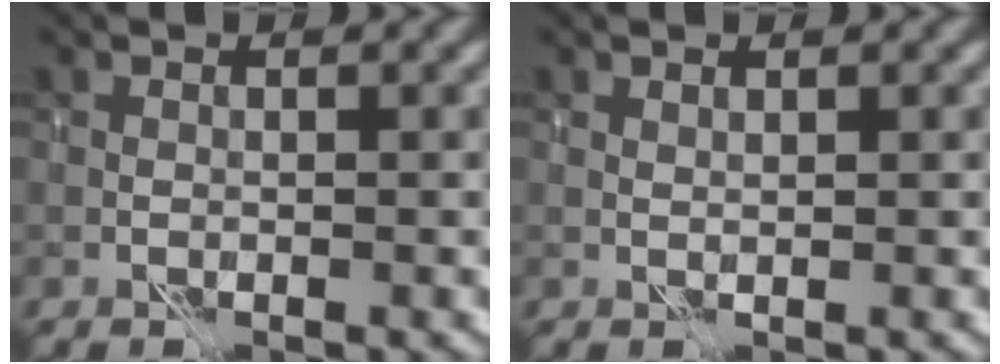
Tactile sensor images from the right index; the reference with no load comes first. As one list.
[{"total": 0.7, "force": [0.7, -0.1, 0.1], "torque": [-0.004, 0.001, 0.014]}]